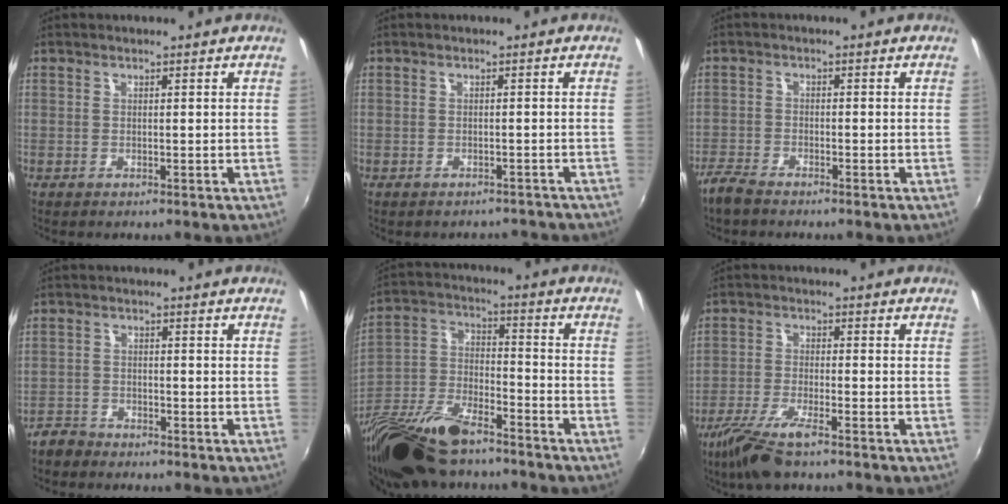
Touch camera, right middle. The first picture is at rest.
{"total": 4.8, "force": [-4.4, 1.7, 0.9], "torque": [-0.013, 0.000, -0.046]}
{"total": 4.1, "force": [-3.6, 1.0, 1.6], "torque": [-0.052, -0.011, -0.075]}
{"total": 3.5, "force": [-3.2, 1.5, 0.4], "torque": [-0.020, 0.002, -0.064]}
{"total": 21.2, "force": [-15.5, 7.8, 12.1], "torque": [-0.270, -0.035, -0.285]}
{"total": 8.6, "force": [-6.2, 1.6, 5.7], "torque": [-0.134, -0.022, -0.121]}